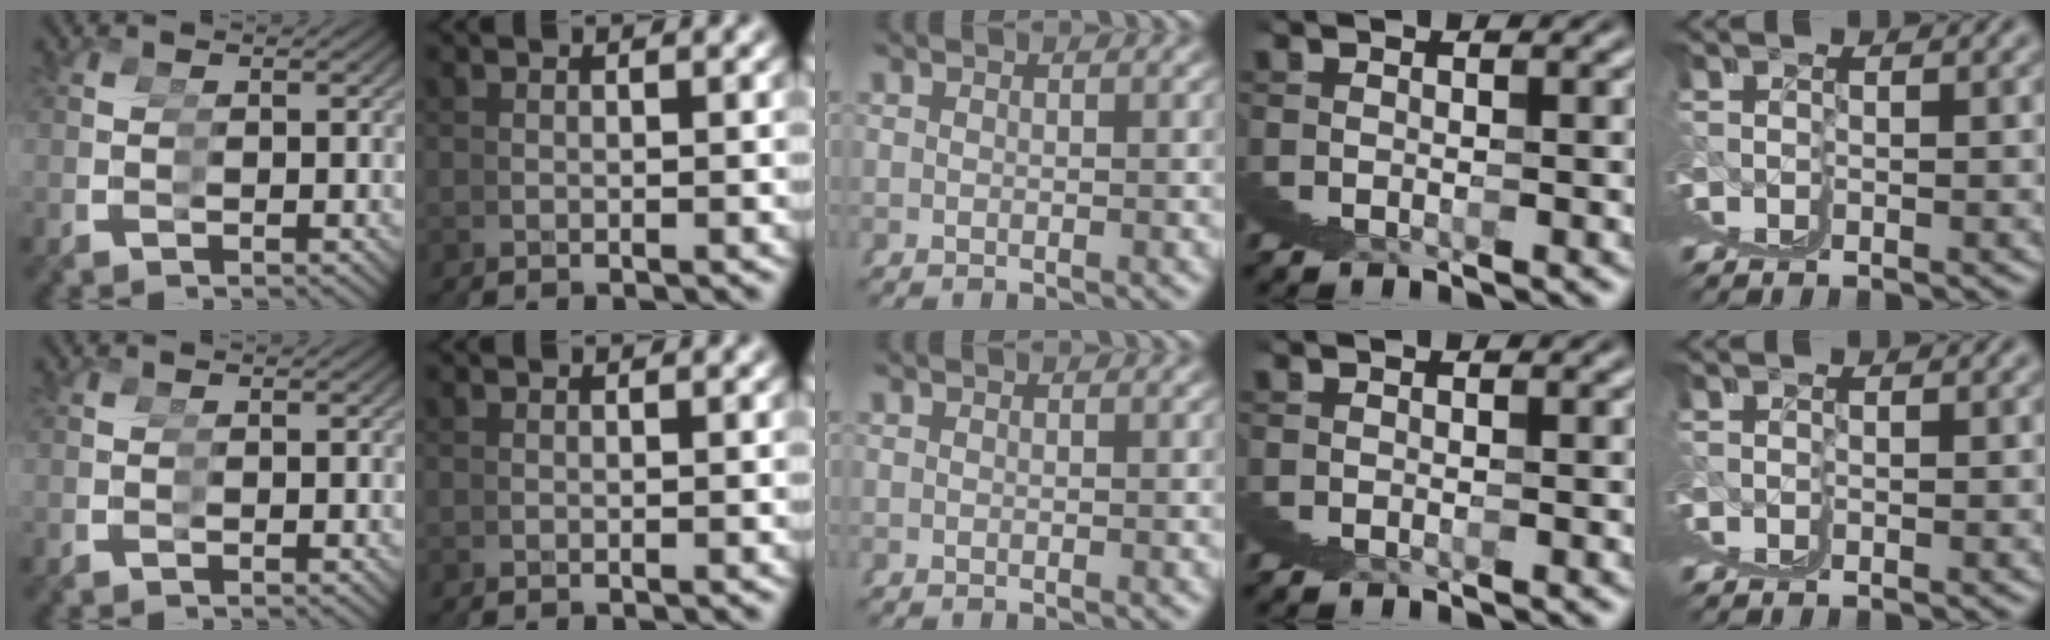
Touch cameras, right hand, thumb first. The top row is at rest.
{}